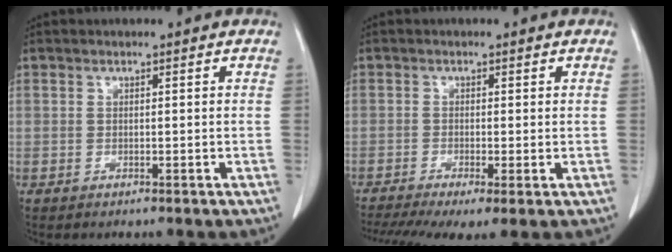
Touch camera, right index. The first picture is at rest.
{"total": 9.0, "force": [-5.4, 2.5, 6.7], "torque": [-0.122, -0.012, -0.089]}